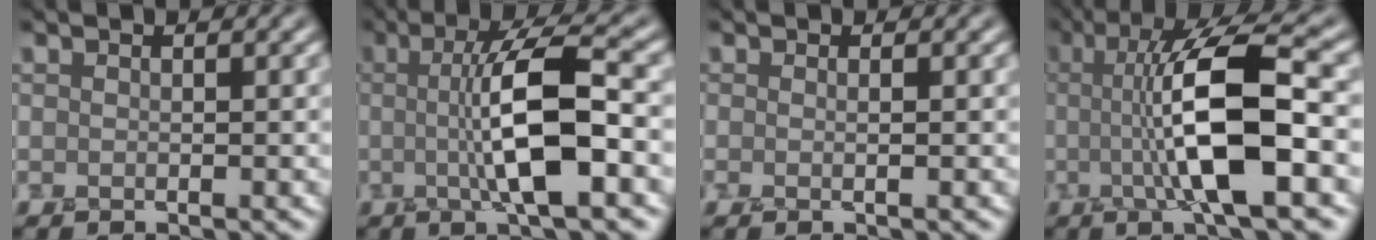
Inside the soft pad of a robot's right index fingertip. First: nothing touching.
{"total": 7.8, "force": [-0.2, 1.7, 7.6], "torque": [-0.124, -0.001, -0.005]}
{"total": 0.7, "force": [-0.1, 0.2, 0.6], "torque": [-0.007, -0.004, -0.008]}
{"total": 9.6, "force": [-0.2, 2.2, 9.4], "torque": [-0.145, 0.001, -0.006]}